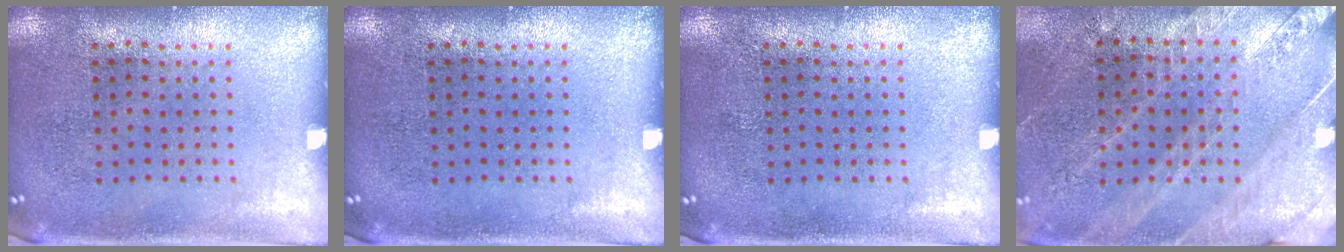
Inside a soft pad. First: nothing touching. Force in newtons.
{"total": 0.0}
{"total": 0.0}
{"total": 2.6, "press": 2.6, "slide": 0.4}